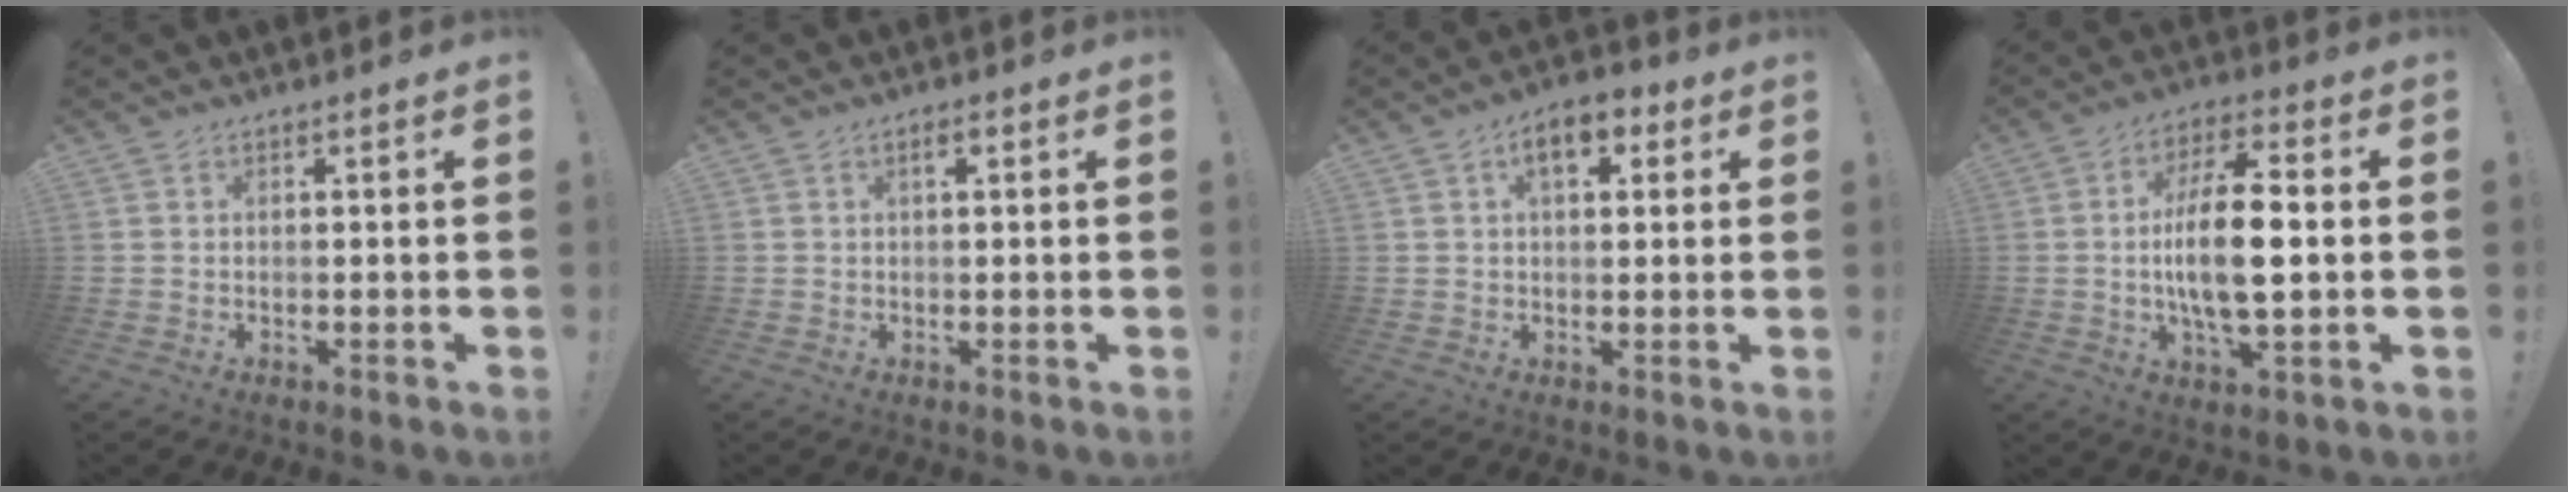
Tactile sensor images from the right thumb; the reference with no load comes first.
{"total": 1.8, "force": [0.7, 0.5, 1.6], "torque": [-0.027, 0.002, 0.009]}
{"total": 7.7, "force": [3.2, 4.0, 5.7], "torque": [-0.074, -0.001, 0.053]}
{"total": 15.4, "force": [-0.7, 5.5, 14.3], "torque": [-0.269, -0.003, -0.026]}